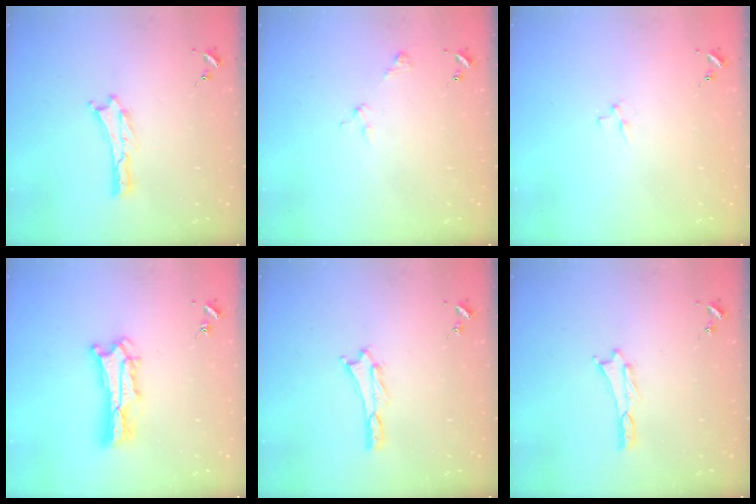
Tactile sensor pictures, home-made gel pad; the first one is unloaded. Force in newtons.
{"total": 3.0, "press": 3.0, "slide": 0.3}
{"total": 1.8, "press": 1.8, "slide": 0.3}
{"total": 6.9, "press": 6.8, "slide": 0.5}
{"total": 1.0, "press": 1.0, "slide": 0.1}
{"total": 0.0}